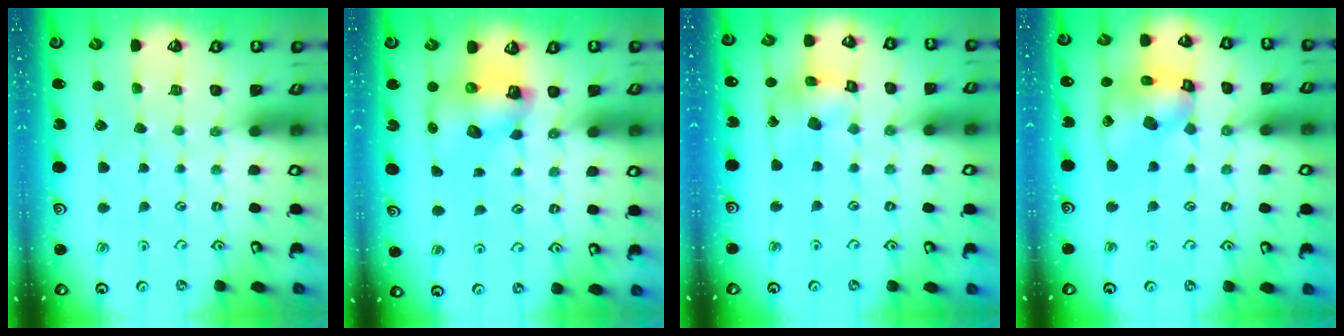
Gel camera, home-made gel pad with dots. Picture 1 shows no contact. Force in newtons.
{"total": 8.8, "press": 8.6, "slide": 1.5}
{"total": 10.2, "press": 10.2, "slide": 1.2}
{"total": 13.8, "press": 13.7, "slide": 1.9}